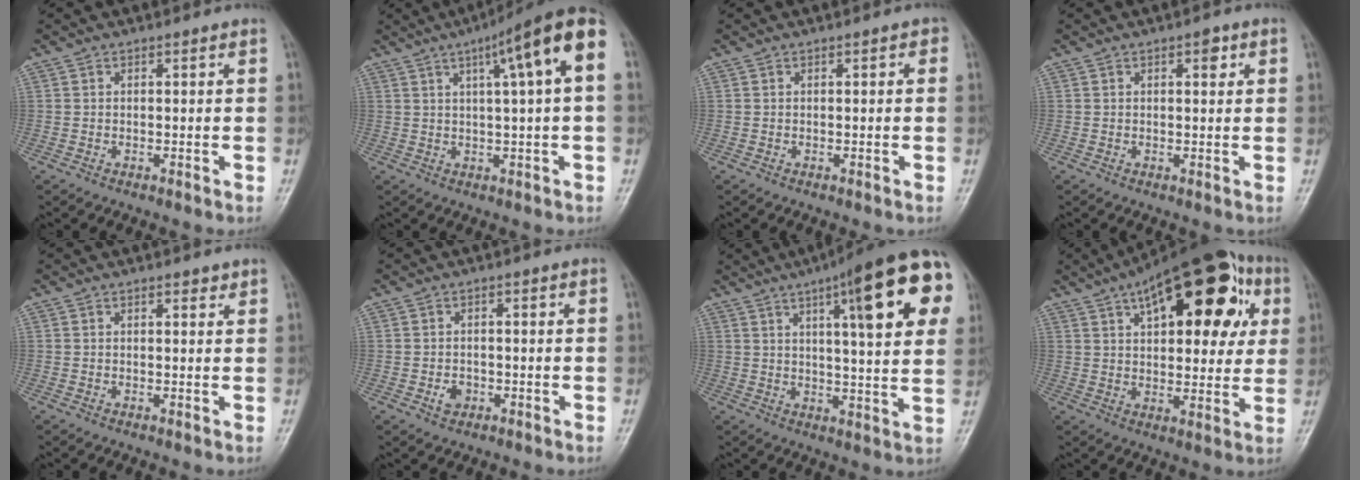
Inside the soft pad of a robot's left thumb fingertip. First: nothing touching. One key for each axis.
{"total": 12.3, "fx": 3.9, "fy": 1.3, "fz": 11.6, "tx": -0.172, "ty": 0.022, "tz": 0.051}
{"total": 1.0, "fx": 0.1, "fy": 0.6, "fz": 0.8, "tx": -0.002, "ty": 0.003, "tz": -0.001}
{"total": 2.2, "fx": 0.9, "fy": 1.0, "fz": 1.7, "tx": -0.017, "ty": 0.000, "tz": 0.011}
{"total": 1.5, "fx": 1.1, "fy": 0.6, "fz": 0.8, "tx": -0.007, "ty": -0.005, "tz": 0.014}
{"total": 2.7, "fx": -1.0, "fy": 2.1, "fz": 1.3, "tx": -0.013, "ty": 0.005, "tz": -0.014}
{"total": 22.3, "fx": 8.5, "fy": 5.0, "fz": 20.0, "tx": -0.251, "ty": -0.006, "tz": 0.107}
{"total": 25.6, "fx": 9.8, "fy": 11.7, "fz": 20.6, "tx": -0.268, "ty": 0.015, "tz": 0.140}